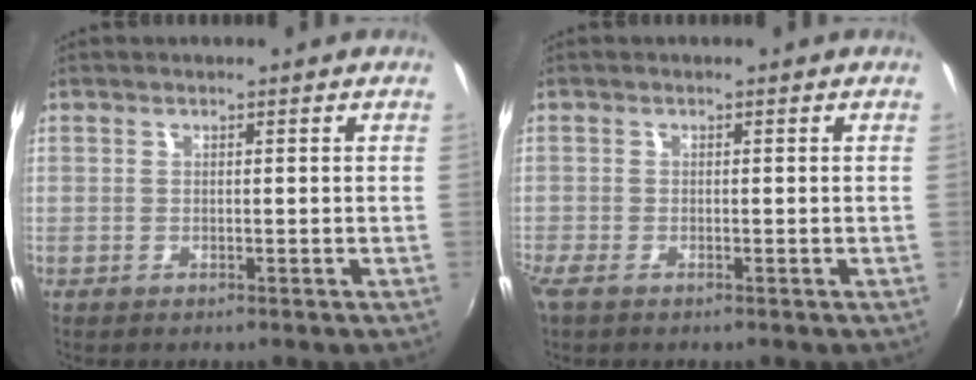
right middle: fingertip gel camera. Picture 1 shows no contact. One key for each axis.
{"total": 1.9, "fx": -1.4, "fy": 0.6, "fz": 1.1, "tx": -0.026, "ty": -0.008, "tz": -0.028}